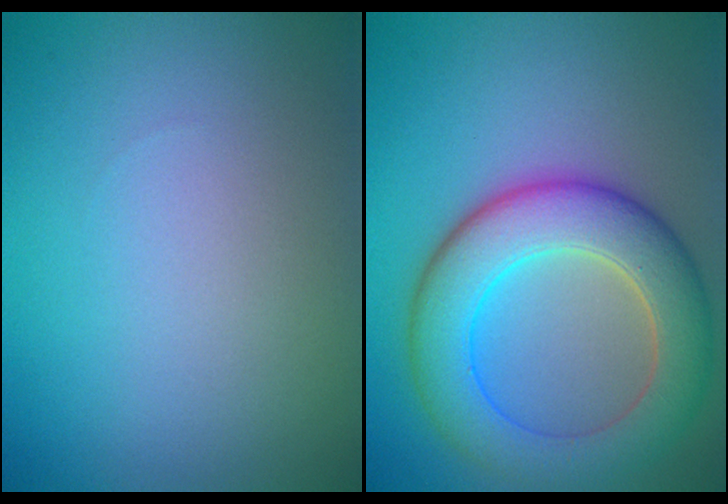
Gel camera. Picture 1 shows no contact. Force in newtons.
{"total": 8.3, "press": 8.3, "slide": 0.4}